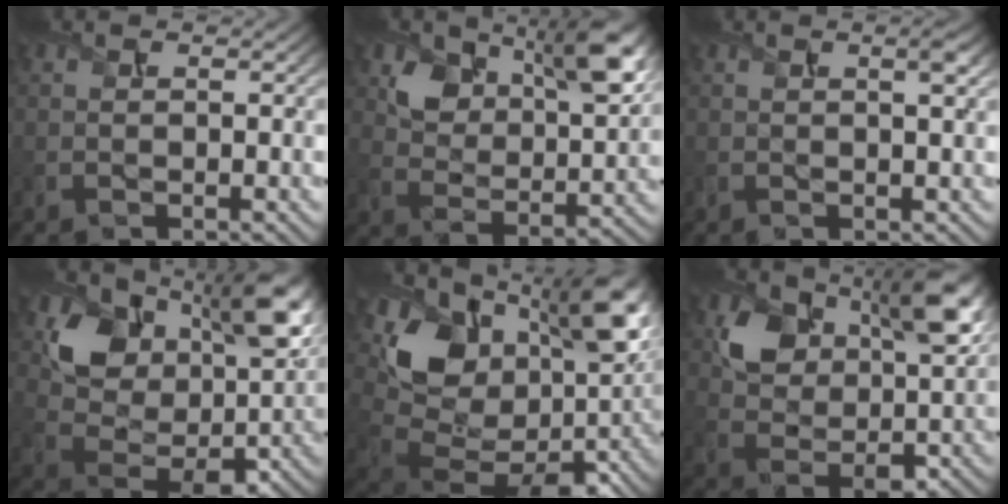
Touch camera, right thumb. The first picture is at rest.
{"total": 9.4, "force": [4.9, 5.7, 5.7], "torque": [-0.107, -0.018, 0.086]}
{"total": 2.0, "force": [0.8, 0.3, 1.8], "torque": [-0.029, 0.003, 0.013]}
{"total": 13.8, "force": [6.4, 9.0, 8.3], "torque": [-0.141, -0.007, 0.119]}
{"total": 19.0, "force": [3.7, 12.3, 14.0], "torque": [-0.260, -0.023, 0.092]}
{"total": 10.5, "force": [4.4, 6.9, 6.6], "torque": [-0.125, -0.016, 0.085]}